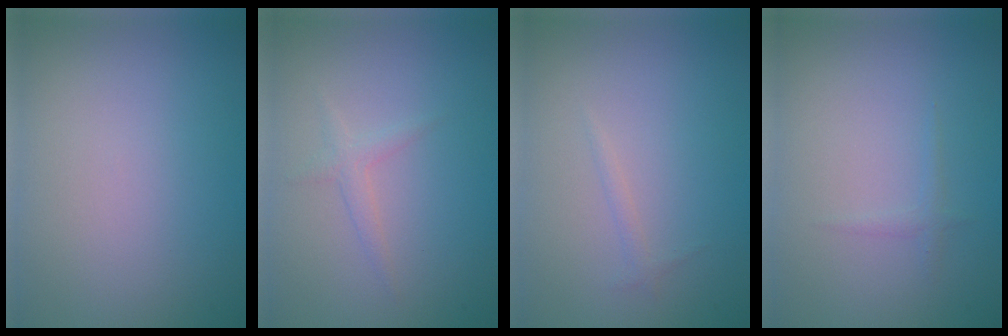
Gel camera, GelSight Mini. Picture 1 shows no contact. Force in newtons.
{"total": 1.2, "press": 1.2, "slide": 0.1}
{"total": 0.6, "press": 0.6, "slide": 0.1}
{"total": 0.6, "press": 0.6, "slide": 0.0}